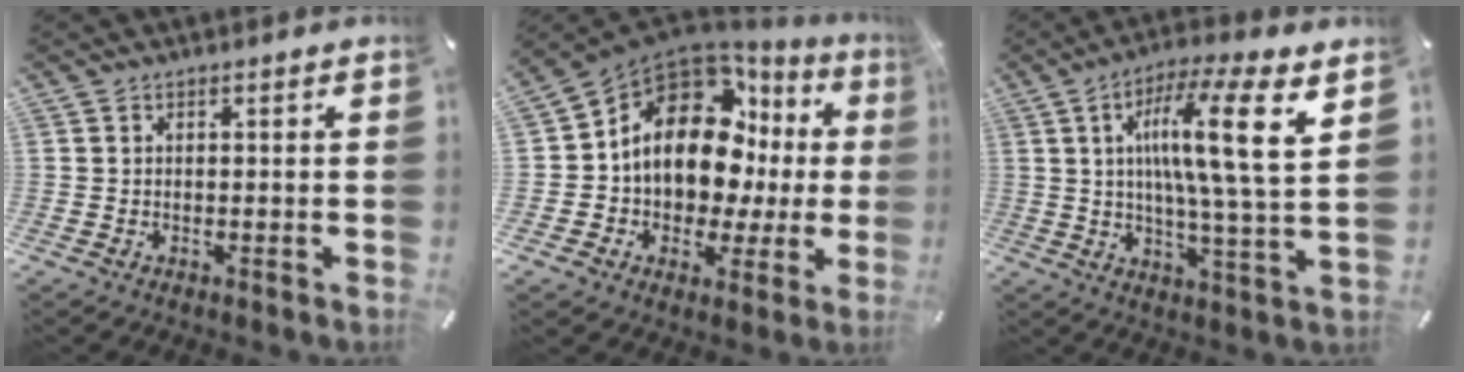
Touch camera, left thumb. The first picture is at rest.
{"total": 15.7, "force": [4.1, 11.1, 10.3], "torque": [-0.181, -0.037, 0.068]}
{"total": 16.7, "force": [4.9, 2.2, 15.8], "torque": [-0.274, -0.011, 0.063]}